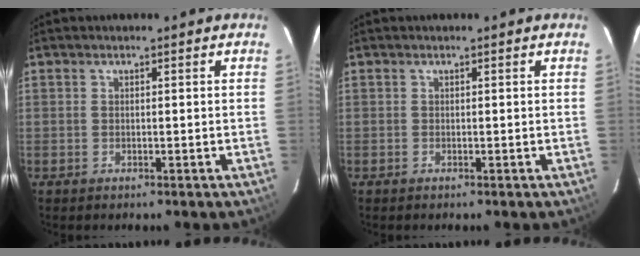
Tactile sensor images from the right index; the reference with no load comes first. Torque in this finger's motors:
{"motor_torque": [-0.02, 0.06, -0.01, 0.01]}